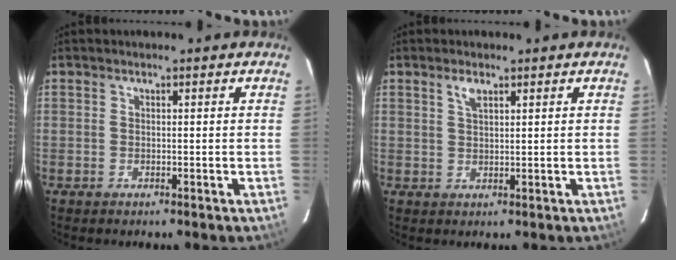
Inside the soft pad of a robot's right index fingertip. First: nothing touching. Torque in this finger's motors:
{"motor_torque": [0.20, 0.10, 0.05, 0.02]}